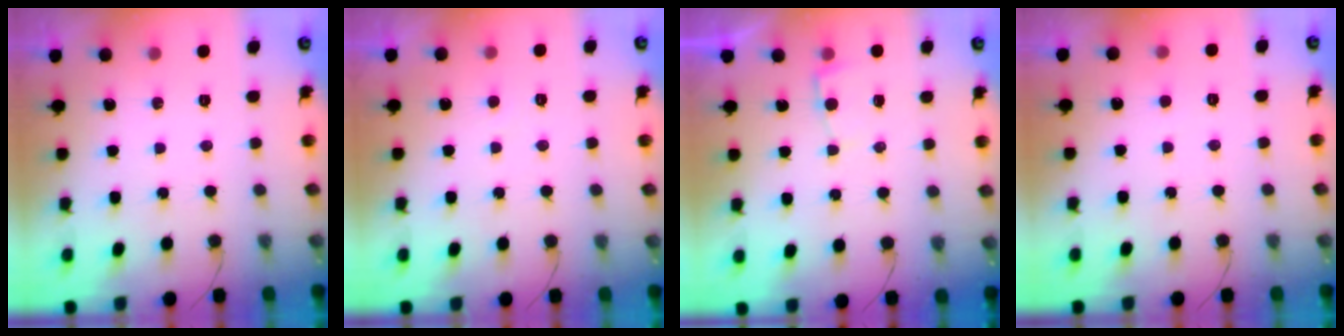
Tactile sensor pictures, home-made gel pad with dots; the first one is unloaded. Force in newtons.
{"total": 1.5, "press": 1.5, "slide": 0.2}
{"total": 2.1, "press": 2.1, "slide": 0.3}
{"total": 2.1, "press": 2.1, "slide": 0.2}